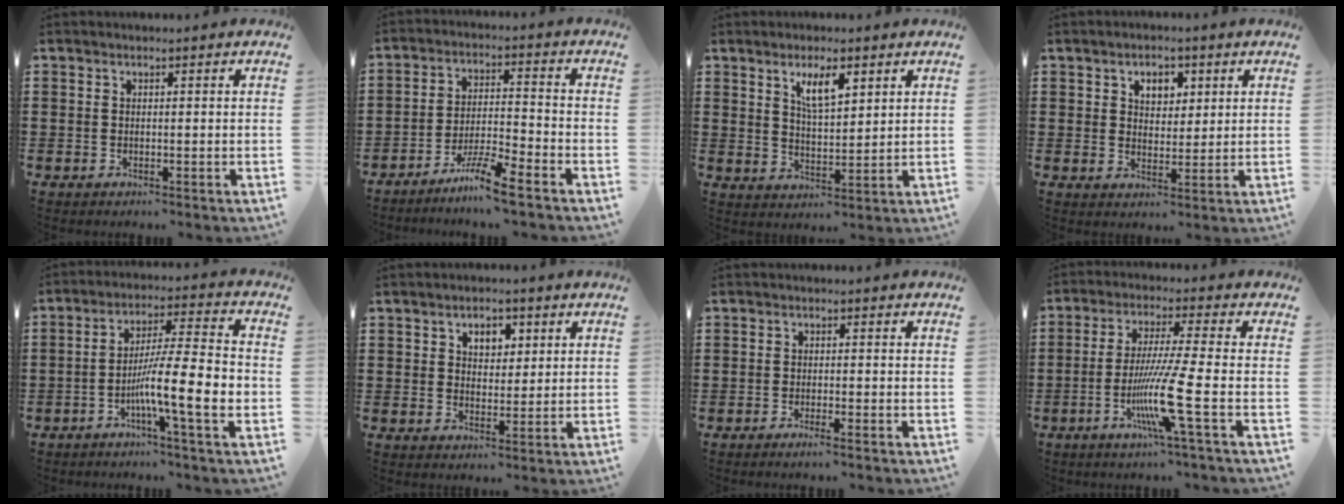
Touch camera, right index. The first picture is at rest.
{"total": 6.8, "force": [-5.5, -0.1, 3.9], "torque": [-0.085, -0.007, -0.108]}
{"total": 5.3, "force": [2.9, 1.7, 4.1], "torque": [-0.080, 0.003, 0.047]}
{"total": 3.9, "force": [1.9, 2.6, 2.2], "torque": [-0.045, 0.009, 0.029]}
{"total": 11.2, "force": [-3.6, 1.2, 10.6], "torque": [-0.191, -0.006, -0.066]}
{"total": 3.6, "force": [1.6, 2.4, 2.1], "torque": [-0.042, 0.009, 0.025]}
{"total": 1.3, "force": [-1.1, -0.2, 0.8], "torque": [-0.013, -0.004, -0.019]}
{"total": 10.6, "force": [-3.5, -0.5, 10.0], "torque": [-0.201, -0.022, -0.071]}